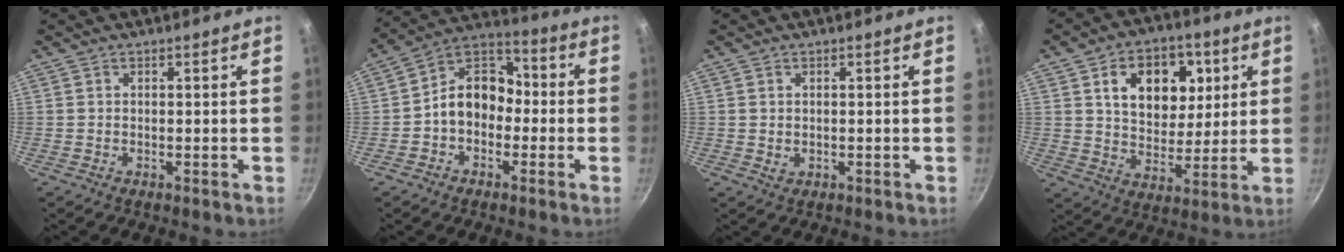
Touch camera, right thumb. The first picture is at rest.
{"total": 10.9, "force": [-1.9, 8.4, 6.7], "torque": [-0.065, 0.047, -0.053]}
{"total": 1.0, "force": [0.2, 0.8, 0.6], "torque": [-0.008, -0.006, 0.005]}
{"total": 15.9, "force": [5.3, 11.4, 9.8], "torque": [-0.104, -0.014, 0.083]}